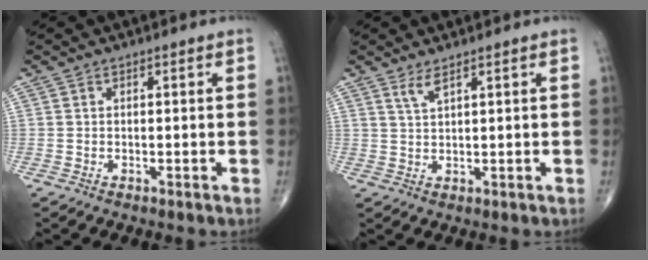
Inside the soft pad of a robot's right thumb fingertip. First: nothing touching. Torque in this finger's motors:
{"motor_torque": [0.07, 0.09, 0.39, 0.34, 0.04]}